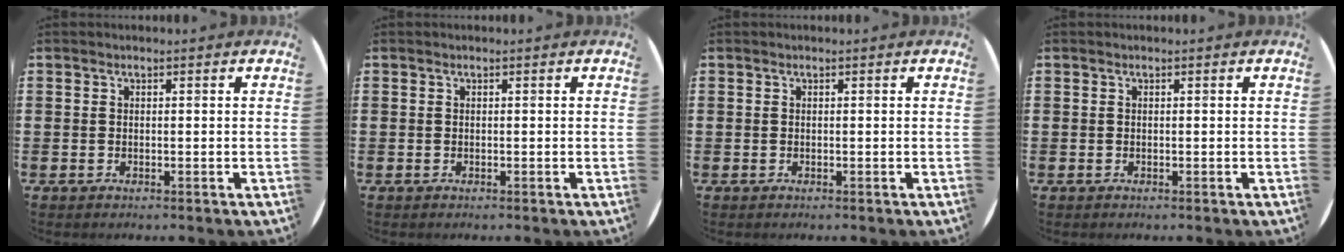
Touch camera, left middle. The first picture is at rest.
{"total": 0.0}
{"total": 0.0}
{"total": 0.0}